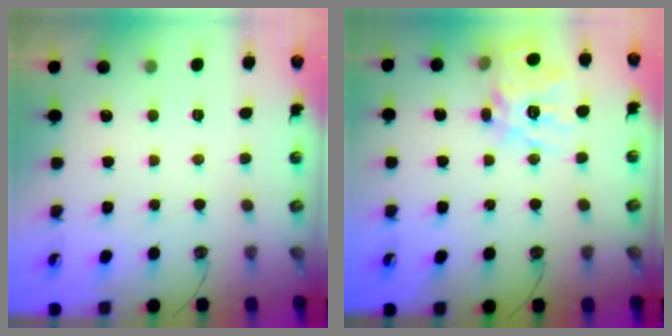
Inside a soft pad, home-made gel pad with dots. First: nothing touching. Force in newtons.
{"total": 17.1, "press": 17.0, "slide": 1.9}